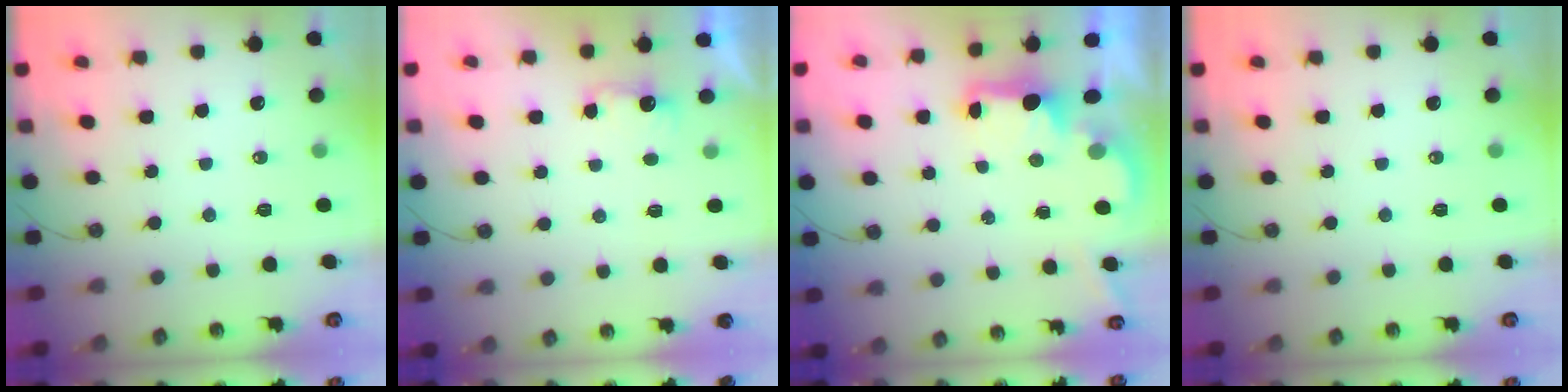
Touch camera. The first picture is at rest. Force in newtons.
{"total": 2.4, "press": 2.3, "slide": 0.8}
{"total": 2.1, "press": 1.9, "slide": 0.8}
{"total": 0.0}